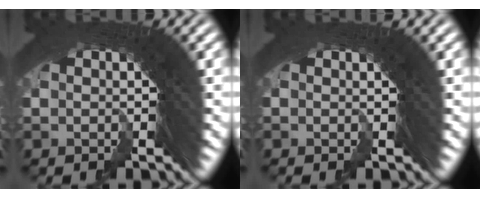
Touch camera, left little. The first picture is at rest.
{"total": 0.9, "force": [0.0, -0.5, 0.7], "torque": [-0.013, -0.005, 0.004]}